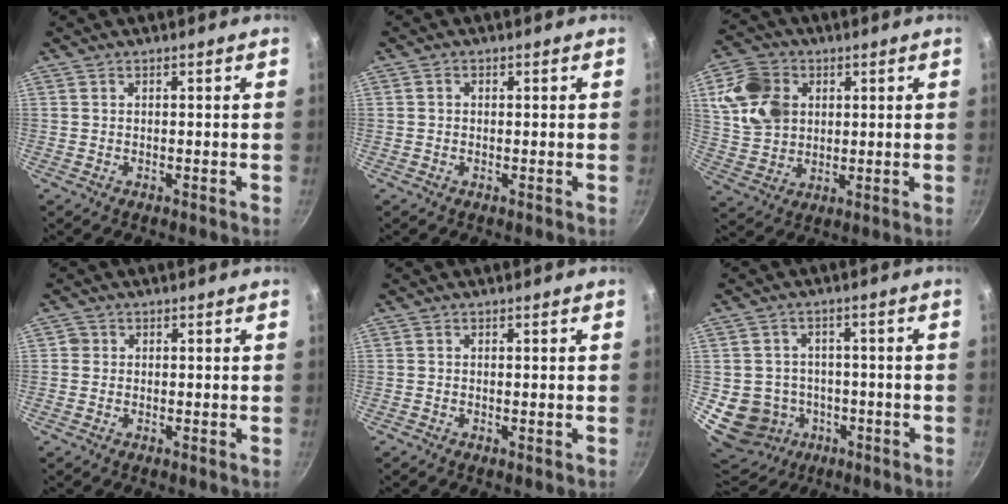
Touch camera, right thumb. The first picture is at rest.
{"total": 0.8, "force": [0.0, 0.7, 0.3], "torque": [-0.005, 0.005, 0.001]}
{"total": 12.2, "force": [3.3, 9.5, 6.9], "torque": [-0.109, -0.002, 0.064]}
{"total": 1.3, "force": [0.0, 1.3, 0.3], "torque": [0.002, 0.002, -0.004]}
{"total": 0.0}
{"total": 12.4, "force": [-3.0, 11.4, 3.6], "torque": [-0.046, 0.039, -0.025]}